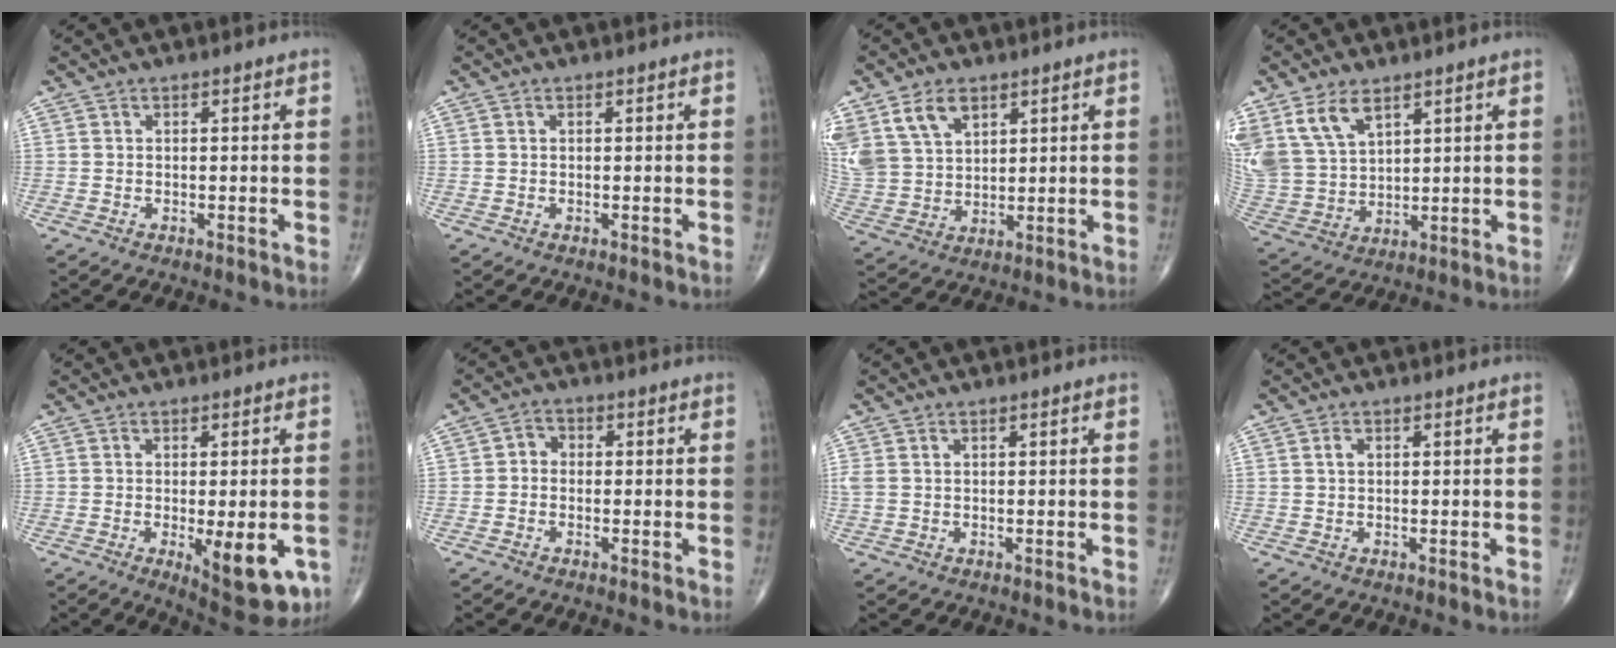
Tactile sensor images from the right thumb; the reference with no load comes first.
{"total": 0.0}
{"total": 11.9, "force": [6.3, 7.8, 6.5], "torque": [-0.128, -0.010, 0.137]}
{"total": 12.3, "force": [7.1, 7.1, 7.2], "torque": [-0.140, -0.019, 0.160]}
{"total": 11.0, "force": [-3.3, 3.6, 9.8], "torque": [-0.119, -0.014, -0.036]}
{"total": 2.6, "force": [-0.3, 2.2, 1.3], "torque": [-0.004, 0.010, -0.017]}
{"total": 1.6, "force": [0.5, 1.1, 1.1], "torque": [-0.040, 0.011, 0.017]}
{"total": 1.2, "force": [0.3, 0.7, 0.8], "torque": [-0.016, 0.004, 0.007]}